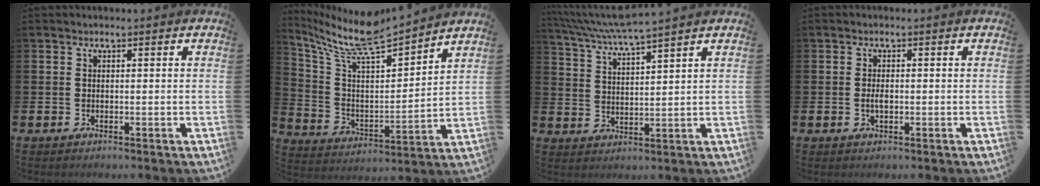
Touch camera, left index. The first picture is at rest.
{"total": 9.8, "force": [9.1, 0.9, 3.6], "torque": [-0.106, -0.067, 0.154]}
{"total": 5.2, "force": [4.9, -0.3, 1.8], "torque": [-0.059, -0.030, 0.084]}
{"total": 1.5, "force": [-0.1, 0.7, 1.3], "torque": [-0.024, 0.002, -0.003]}